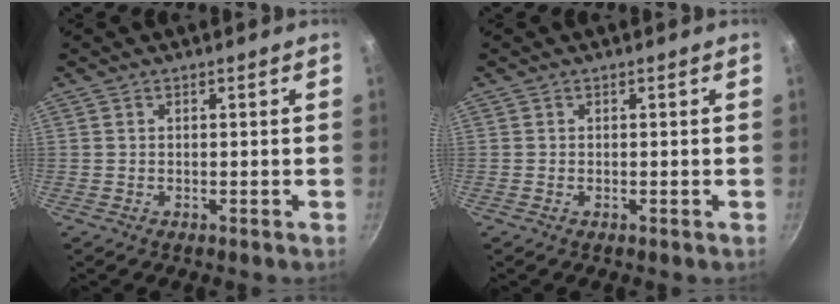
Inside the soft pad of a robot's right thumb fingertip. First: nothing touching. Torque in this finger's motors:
{"motor_torque": [-0.39, -0.02, -0.17, -0.08, -0.04]}